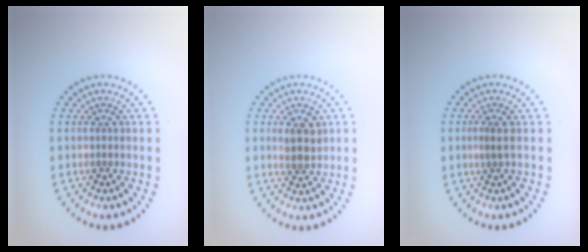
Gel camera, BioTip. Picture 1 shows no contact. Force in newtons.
{"total": 2.4, "press": 2.2, "slide": 0.8}
{"total": 1.3, "press": 1.0, "slide": 0.8}